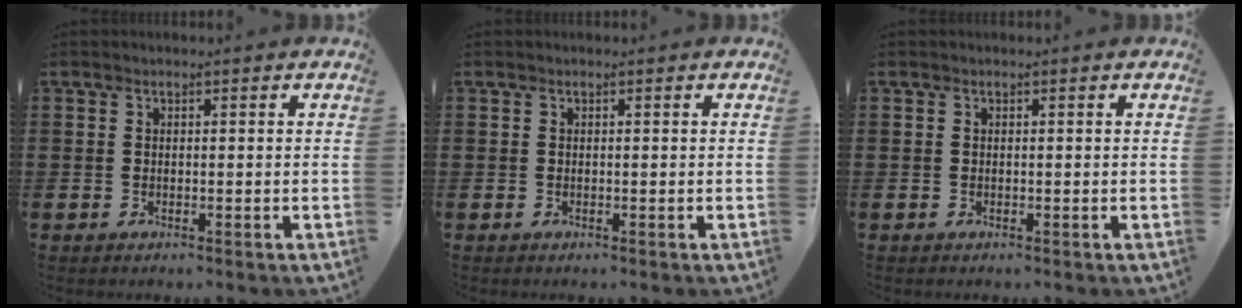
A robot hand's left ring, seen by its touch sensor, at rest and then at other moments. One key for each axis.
{"total": 0.0}
{"total": 0.0}